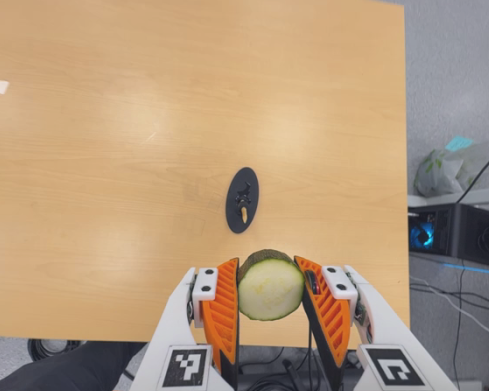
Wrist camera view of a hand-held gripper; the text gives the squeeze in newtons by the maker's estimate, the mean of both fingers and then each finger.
{"total": 11.7, "left": 11.0, "right": 12.4}